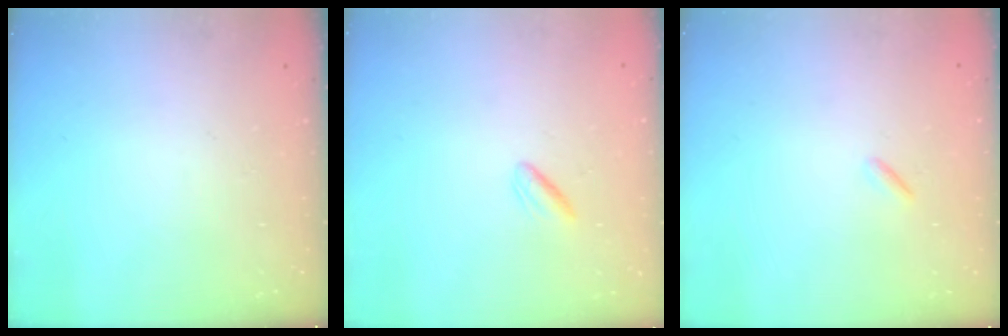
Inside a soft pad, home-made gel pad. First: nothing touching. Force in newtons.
{"total": 2.0, "press": 1.7, "slide": 1.1}
{"total": 0.8, "press": 0.7, "slide": 0.4}